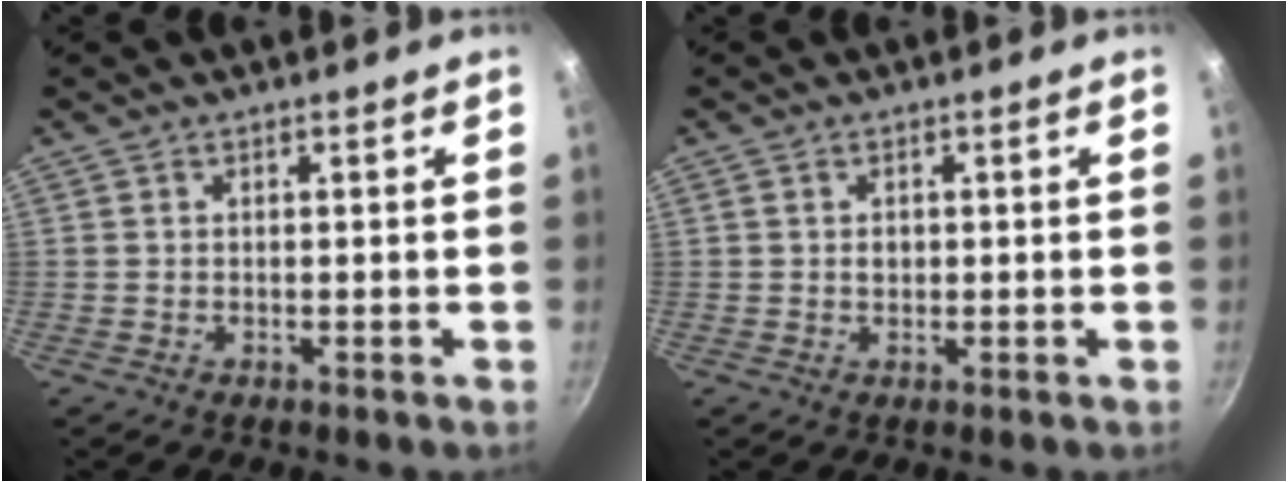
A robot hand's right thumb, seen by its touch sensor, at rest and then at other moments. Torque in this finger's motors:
{"motor_torque": [-0.38, 0.13, 0.38, -0.21, 0.00]}